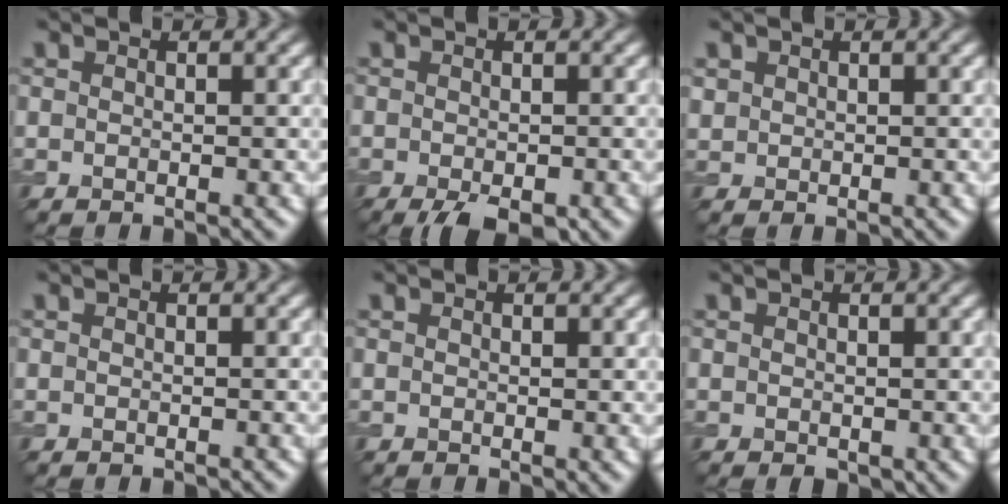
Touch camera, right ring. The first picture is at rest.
{"total": 4.2, "force": [-2.5, 1.5, 3.1], "torque": [-0.046, -0.006, -0.034]}
{"total": 0.8, "force": [0.4, 0.7, 0.1], "torque": [0.000, -0.001, 0.012]}
{"total": 0.0}
{"total": 0.5, "force": [0.1, 0.2, 0.5], "torque": [-0.004, -0.002, 0.001]}
{"total": 0.8, "force": [-0.1, 0.6, 0.6], "torque": [-0.009, -0.005, -0.001]}